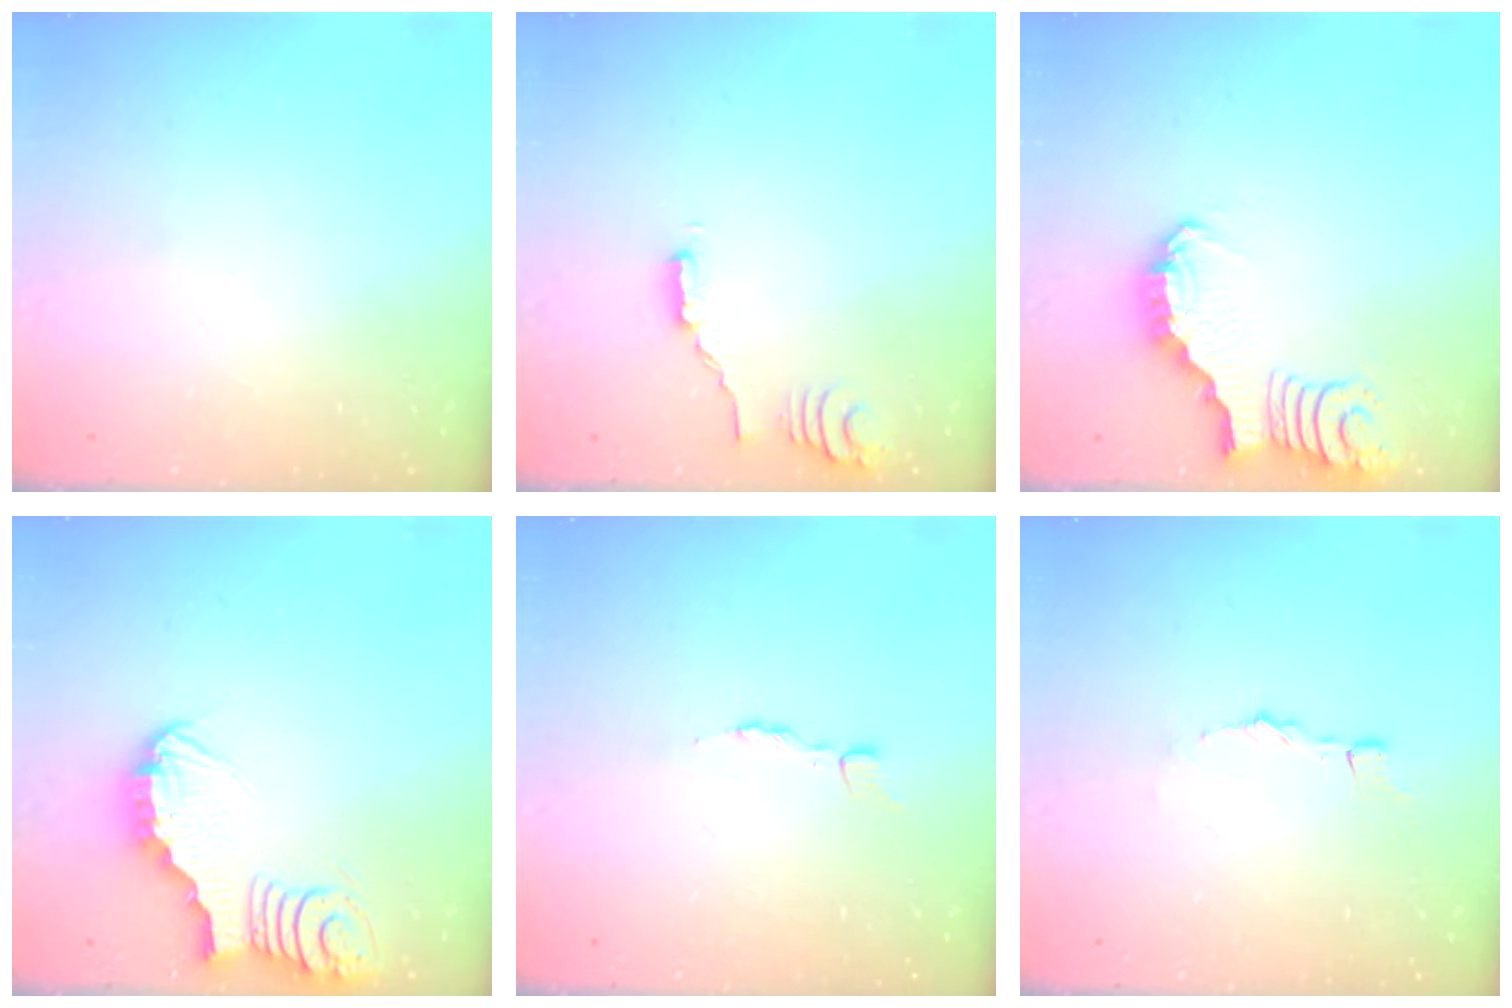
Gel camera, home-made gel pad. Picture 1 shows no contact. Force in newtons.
{"total": 1.6, "press": 1.6, "slide": 0.4}
{"total": 2.9, "press": 2.9, "slide": 0.1}
{"total": 3.4, "press": 3.4, "slide": 0.3}
{"total": 3.2, "press": 3.2, "slide": 0.3}
{"total": 2.6, "press": 2.6, "slide": 0.2}